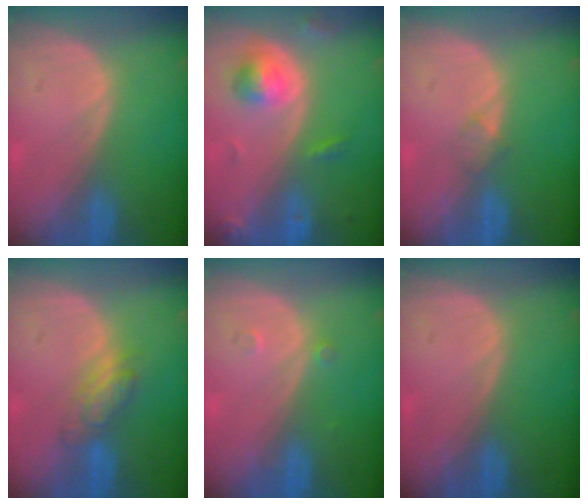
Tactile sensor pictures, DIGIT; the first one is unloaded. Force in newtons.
{"total": 5.4, "press": 5.0, "slide": 2.0}
{"total": 1.4, "press": 1.4, "slide": 0.1}
{"total": 5.0, "press": 4.6, "slide": 2.0}
{"total": 1.2, "press": 1.0, "slide": 0.7}
{"total": 0.0}